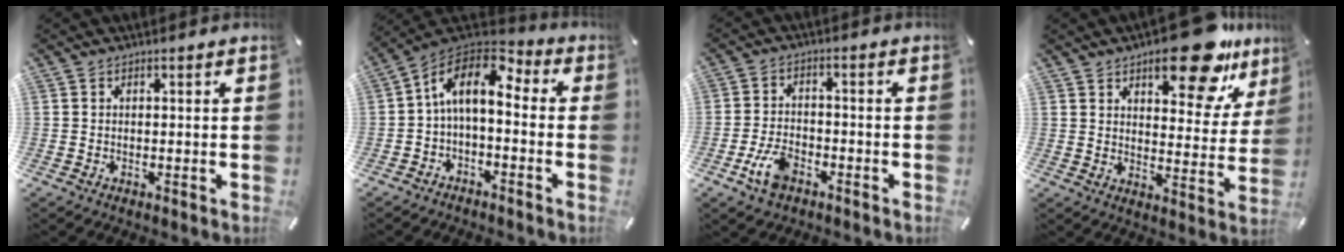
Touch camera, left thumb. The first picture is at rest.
{"total": 10.8, "force": [1.3, 6.0, 8.9], "torque": [-0.178, 0.000, 0.020]}
{"total": 7.0, "force": [-3.7, 4.1, 4.4], "torque": [-0.105, 0.011, -0.072]}
{"total": 17.4, "force": [11.8, 7.1, 10.7], "torque": [-0.125, -0.072, 0.190]}